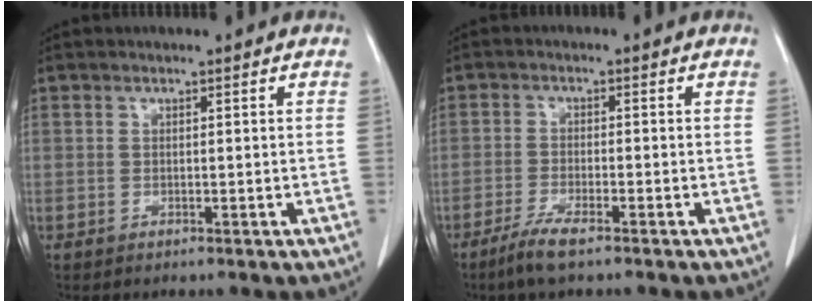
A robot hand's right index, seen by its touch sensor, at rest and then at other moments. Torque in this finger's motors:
{"motor_torque": [0.51, -0.30, 0.13, 0.02]}